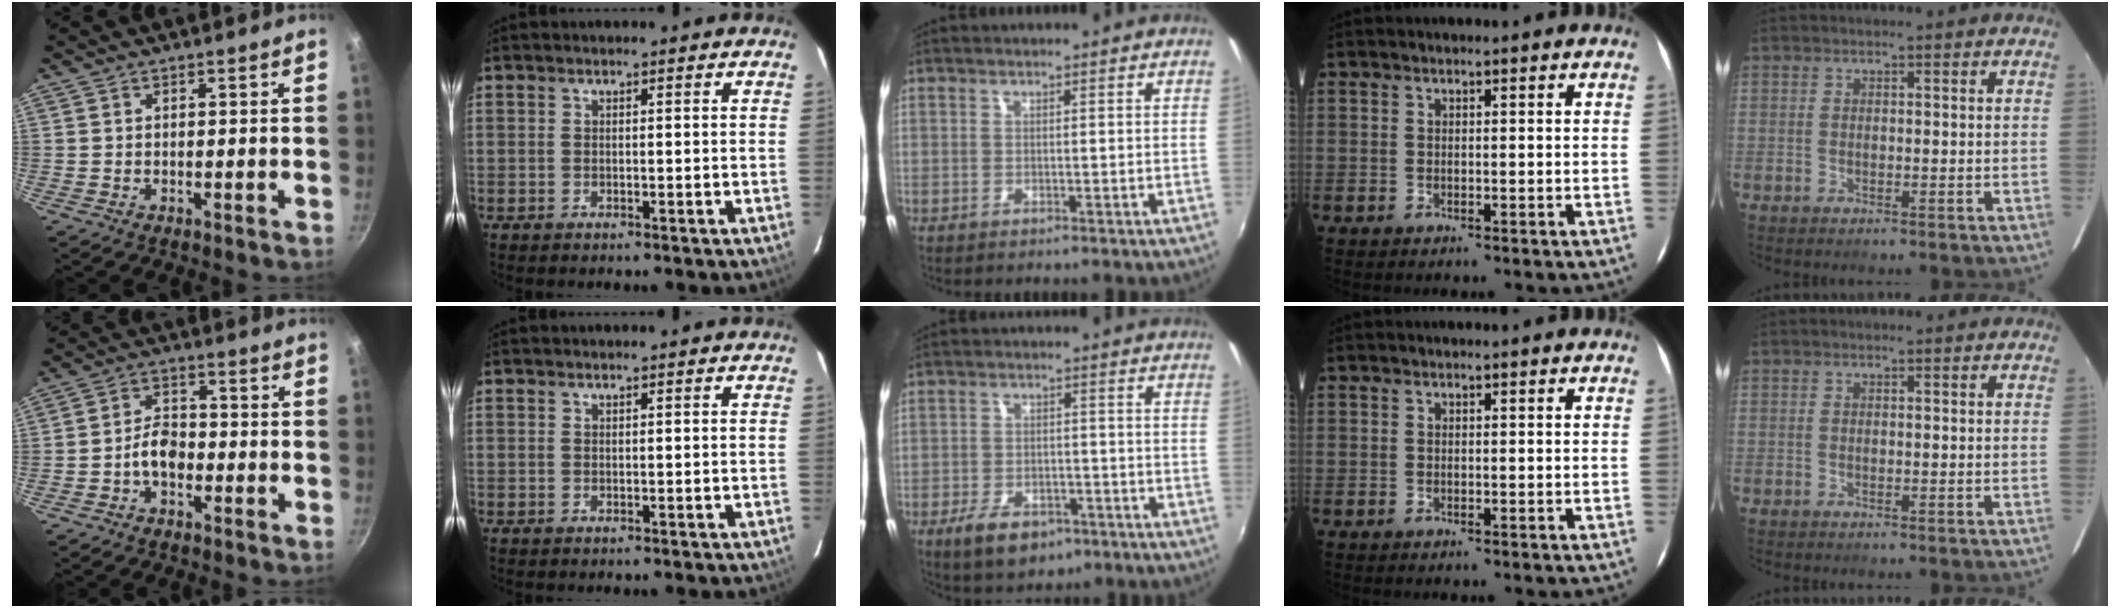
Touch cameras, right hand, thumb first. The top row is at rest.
{"thumb": {"total": 5.3, "force": [-2.0, 3.5, 3.5], "torque": [-0.042, 0.031, -0.041]}, "middle": {"total": 8.9, "force": [-5.5, 4.8, 5.0], "torque": [-0.118, -0.009, -0.084]}}